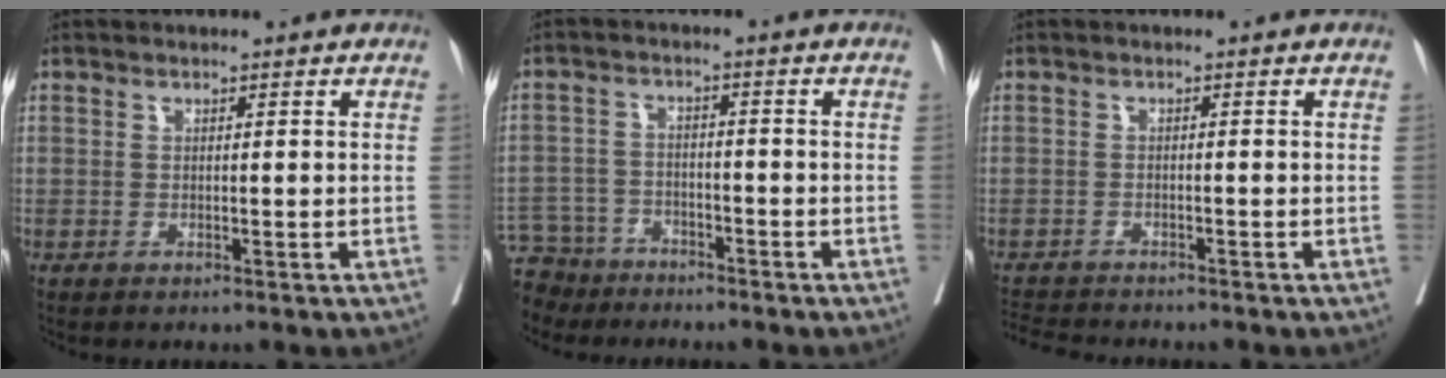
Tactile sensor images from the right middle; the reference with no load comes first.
{"total": 7.9, "force": [-7.1, 3.5, 0.4], "torque": [-0.016, -0.001, -0.124]}
{"total": 5.2, "force": [-5.0, 0.4, 1.3], "torque": [-0.017, -0.012, -0.082]}